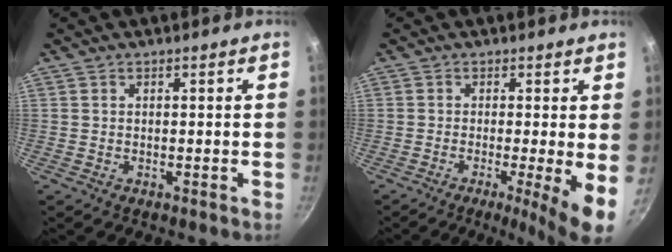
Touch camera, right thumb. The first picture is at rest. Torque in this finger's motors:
{"motor_torque": [-0.19, 0.46, -0.31, -0.02, 0.17]}